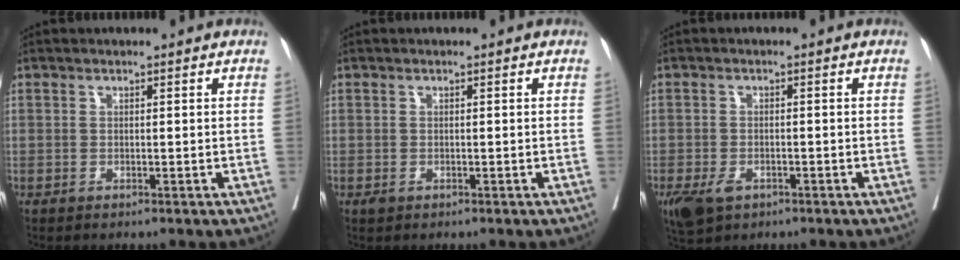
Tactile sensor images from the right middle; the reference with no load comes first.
{"total": 0.6, "force": [-0.3, 0.5, 0.3], "torque": [-0.005, 0.001, -0.002]}
{"total": 5.3, "force": [-3.0, 3.2, 3.0], "torque": [-0.055, -0.007, -0.046]}